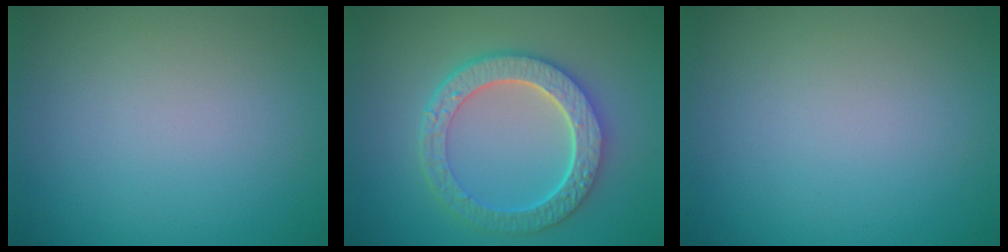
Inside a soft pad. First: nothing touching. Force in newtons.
{"total": 6.3, "press": 5.0, "slide": 3.7}
{"total": 0.0}